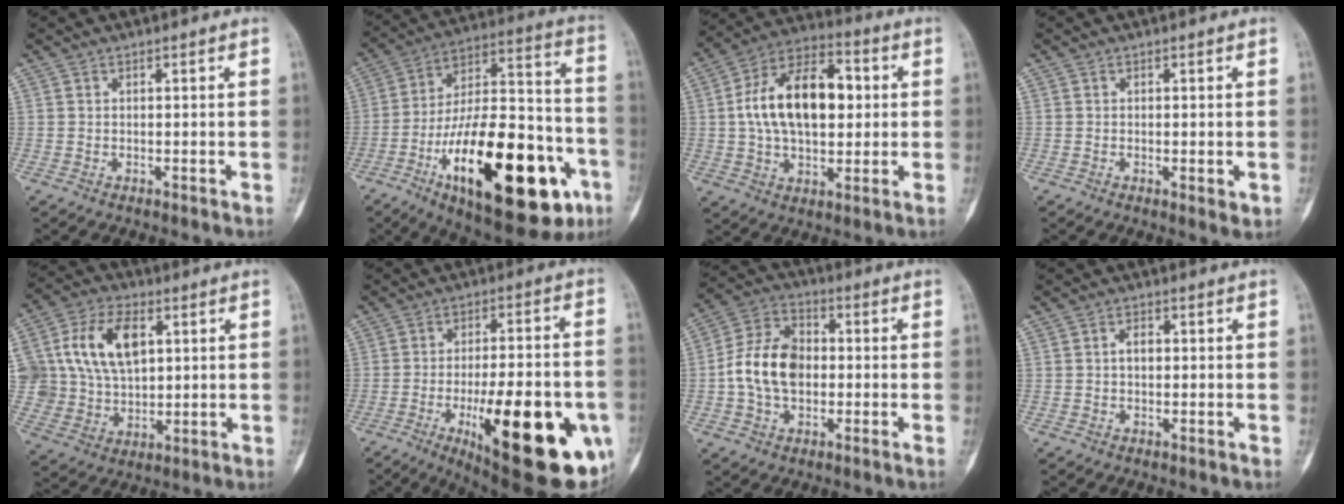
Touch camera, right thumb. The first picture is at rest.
{"total": 34.1, "force": [-13.3, 13.4, 28.5], "torque": [-0.429, 0.054, -0.196]}
{"total": 18.7, "force": [2.0, 10.8, 15.1], "torque": [-0.242, 0.024, 0.028]}
{"total": 2.3, "force": [-0.4, 0.7, 2.1], "torque": [-0.032, -0.007, -0.004]}
{"total": 15.7, "force": [4.3, 10.6, 10.8], "torque": [-0.180, 0.001, 0.088]}
{"total": 28.3, "force": [-9.2, 9.1, 25.2], "torque": [-0.314, 0.003, -0.114]}
{"total": 12.1, "force": [-0.9, 8.1, 9.0], "torque": [-0.159, 0.030, -0.025]}
{"total": 2.3, "force": [0.1, 1.5, 1.8], "torque": [-0.023, 0.007, -0.002]}